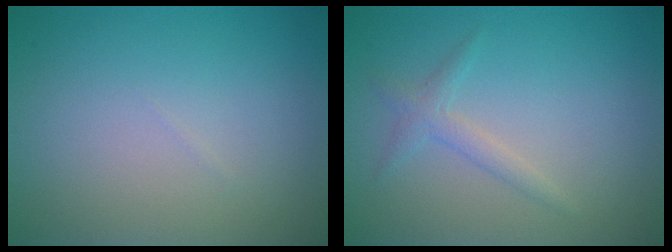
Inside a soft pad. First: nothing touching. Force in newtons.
{"total": 1.5, "press": 1.5, "slide": 0.1}